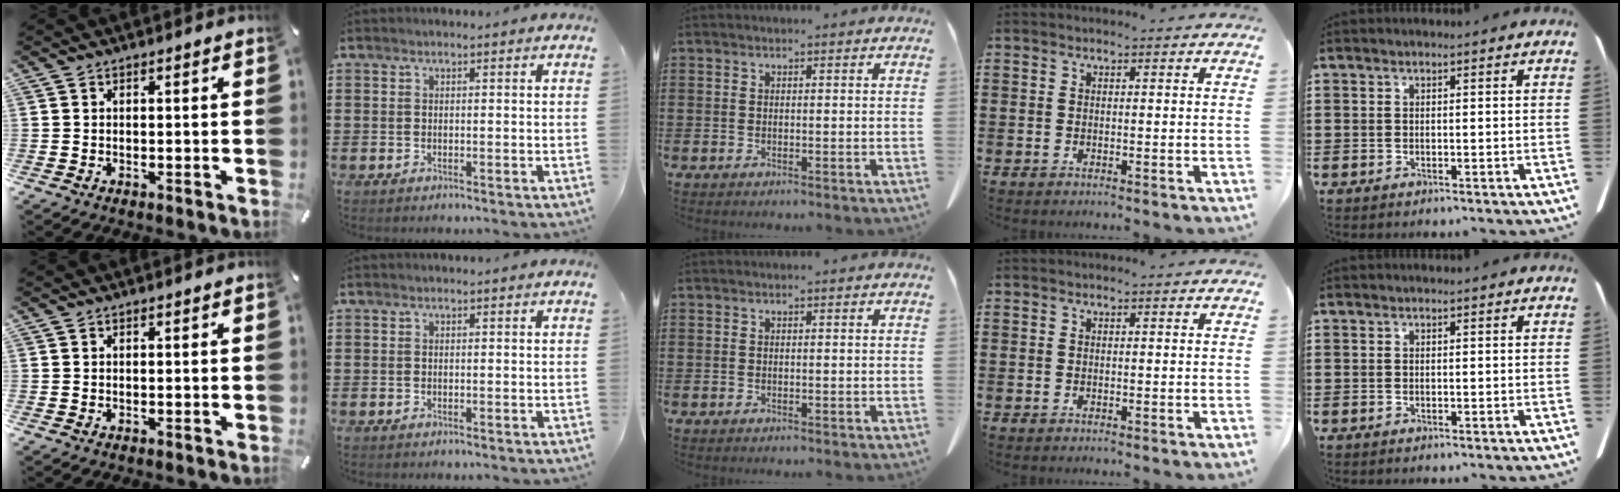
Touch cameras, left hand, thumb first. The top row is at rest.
{}